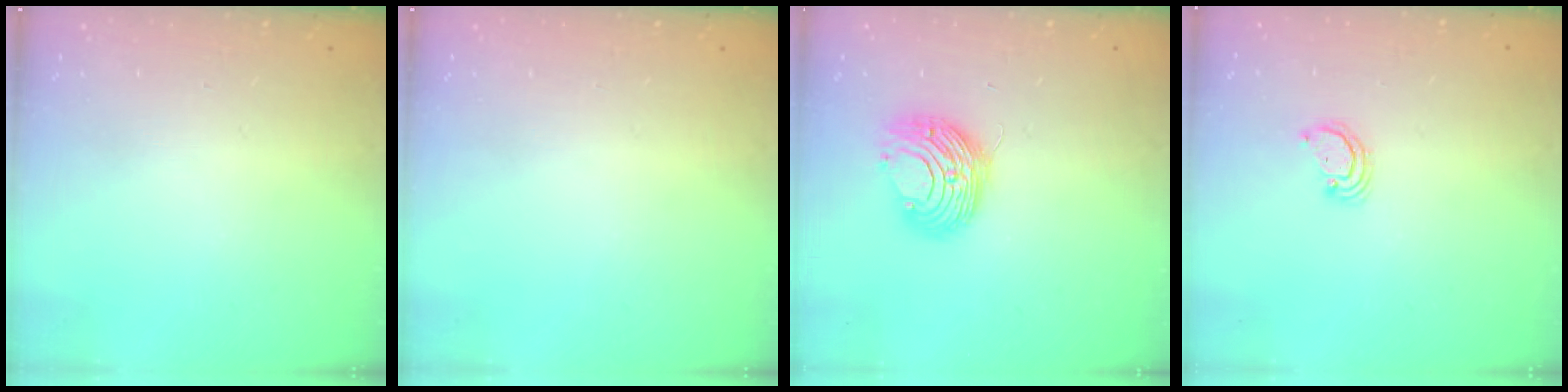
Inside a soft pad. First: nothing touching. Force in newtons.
{"total": 0.0}
{"total": 9.5, "press": 9.5, "slide": 0.1}
{"total": 2.3, "press": 2.3, "slide": 0.2}